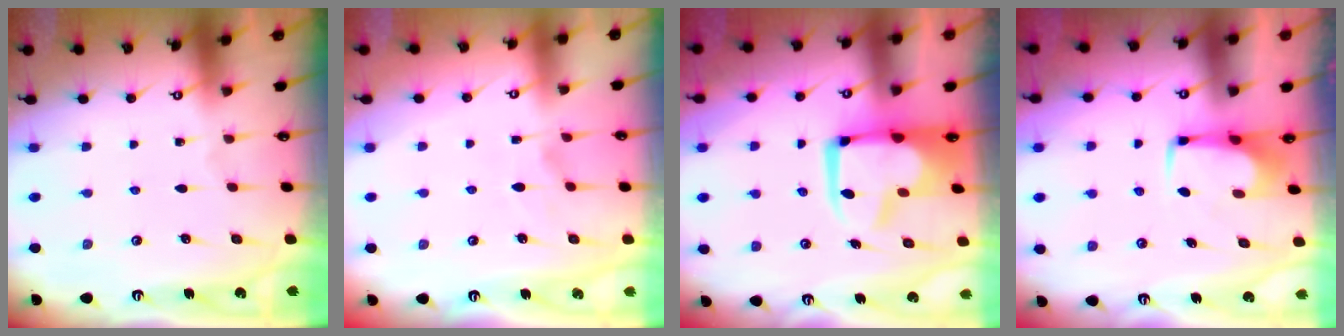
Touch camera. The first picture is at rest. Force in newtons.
{"total": 2.8, "press": 2.5, "slide": 1.2}
{"total": 12.4, "press": 12.2, "slide": 1.7}
{"total": 2.0, "press": 1.9, "slide": 0.6}